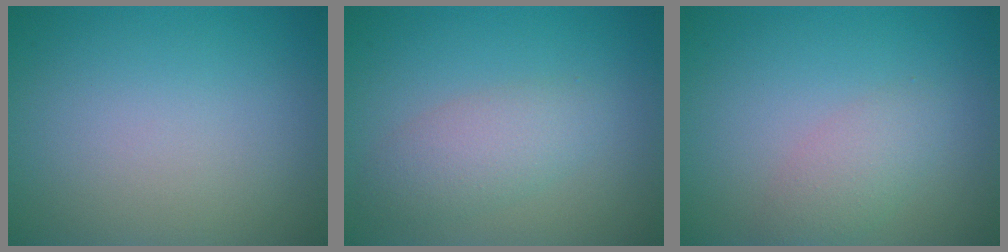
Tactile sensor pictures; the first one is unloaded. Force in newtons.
{"total": 3.0, "press": 3.0, "slide": 0.1}
{"total": 2.2, "press": 2.2, "slide": 0.1}